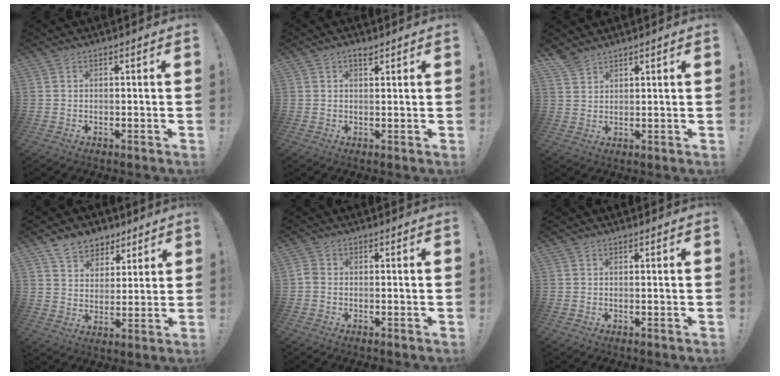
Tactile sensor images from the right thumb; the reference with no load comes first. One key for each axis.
{"total": 1.9, "fx": 1.3, "fy": 0.5, "fz": 1.3, "tx": -0.019, "ty": -0.004, "tz": 0.020}
{"total": 3.5, "fx": 3.1, "fy": 1.1, "fz": 1.0, "tx": -0.017, "ty": -0.022, "tz": 0.060}
{"total": 8.6, "fx": 6.2, "fy": 5.7, "fz": 1.6, "tx": -0.019, "ty": -0.047, "tz": 0.121}
{"total": 2.1, "fx": -0.7, "fy": 1.5, "fz": 1.3, "tx": -0.025, "ty": 0.008, "tz": -0.010}
{"total": 0.0}